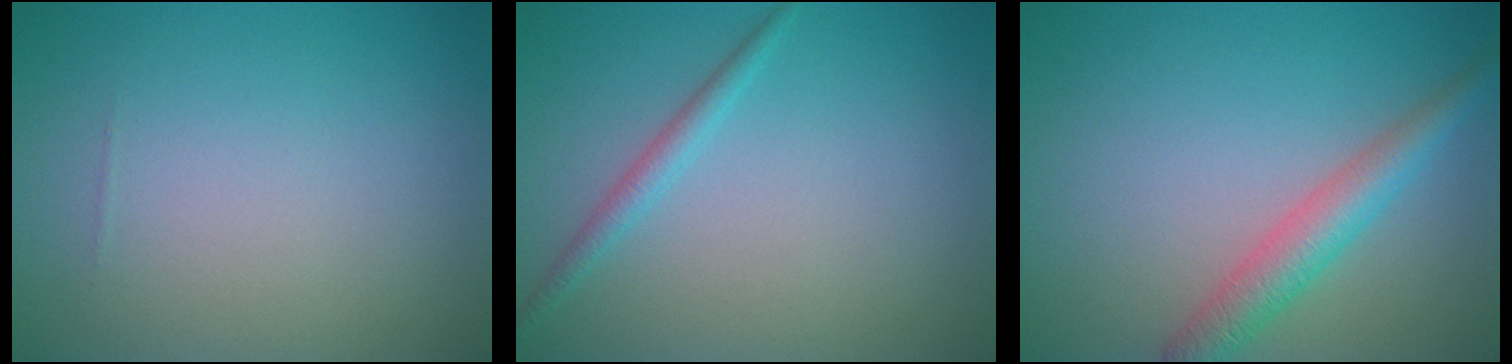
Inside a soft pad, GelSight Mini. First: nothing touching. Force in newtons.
{"total": 1.5, "press": 1.5, "slide": 0.1}
{"total": 3.6, "press": 3.6, "slide": 0.1}